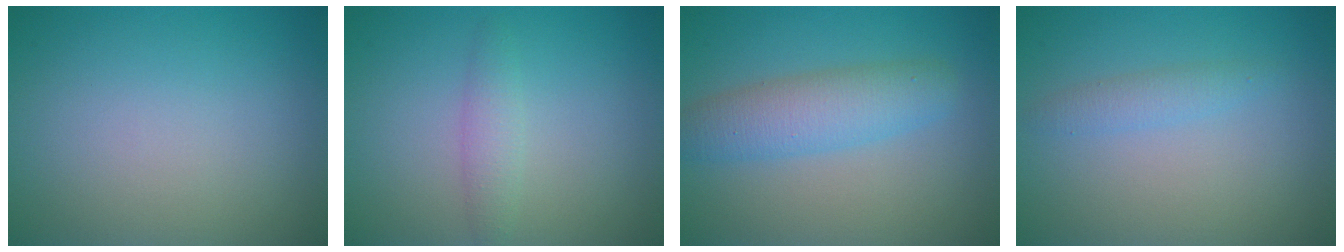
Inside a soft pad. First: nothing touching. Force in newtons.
{"total": 1.8, "press": 1.8, "slide": 0.1}
{"total": 4.1, "press": 4.1, "slide": 0.1}
{"total": 1.4, "press": 1.4, "slide": 0.0}